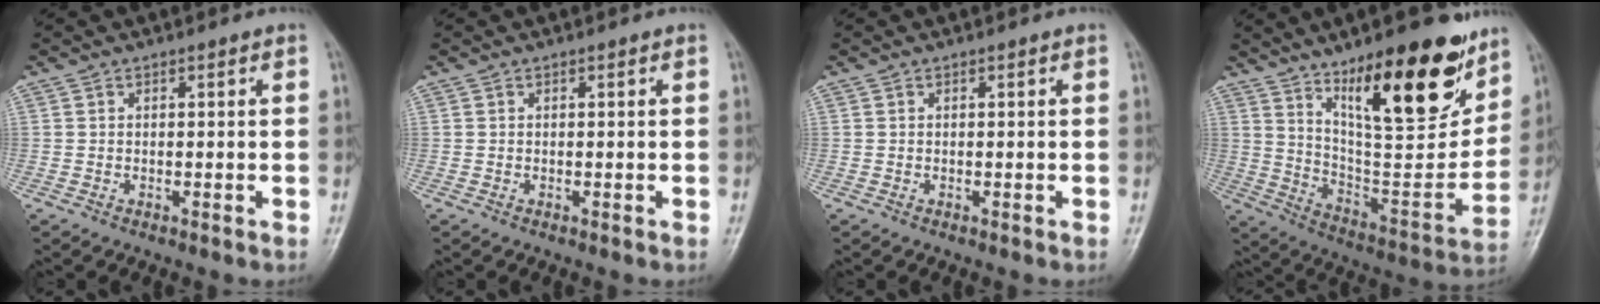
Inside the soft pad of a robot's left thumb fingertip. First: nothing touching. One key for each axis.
{"total": 0.0}
{"total": 0.0}
{"total": 24.8, "fx": 14.5, "fy": 7.8, "fz": 18.5, "tx": -0.238, "ty": -0.076, "tz": 0.240}